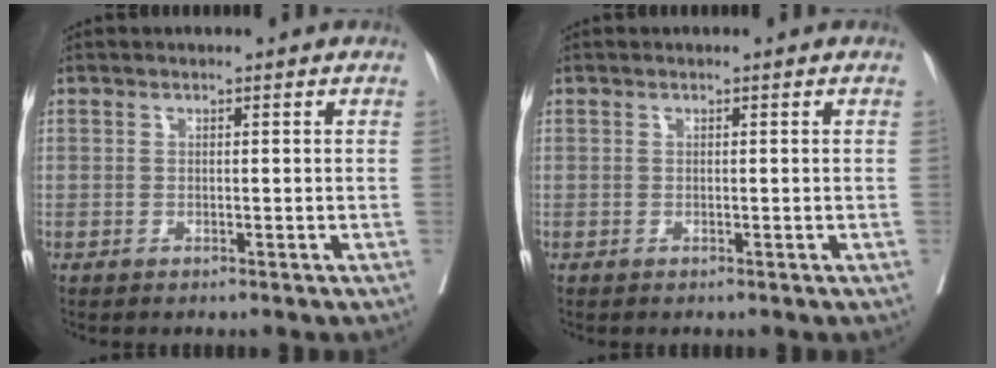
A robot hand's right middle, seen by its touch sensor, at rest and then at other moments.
{"total": 0.0}